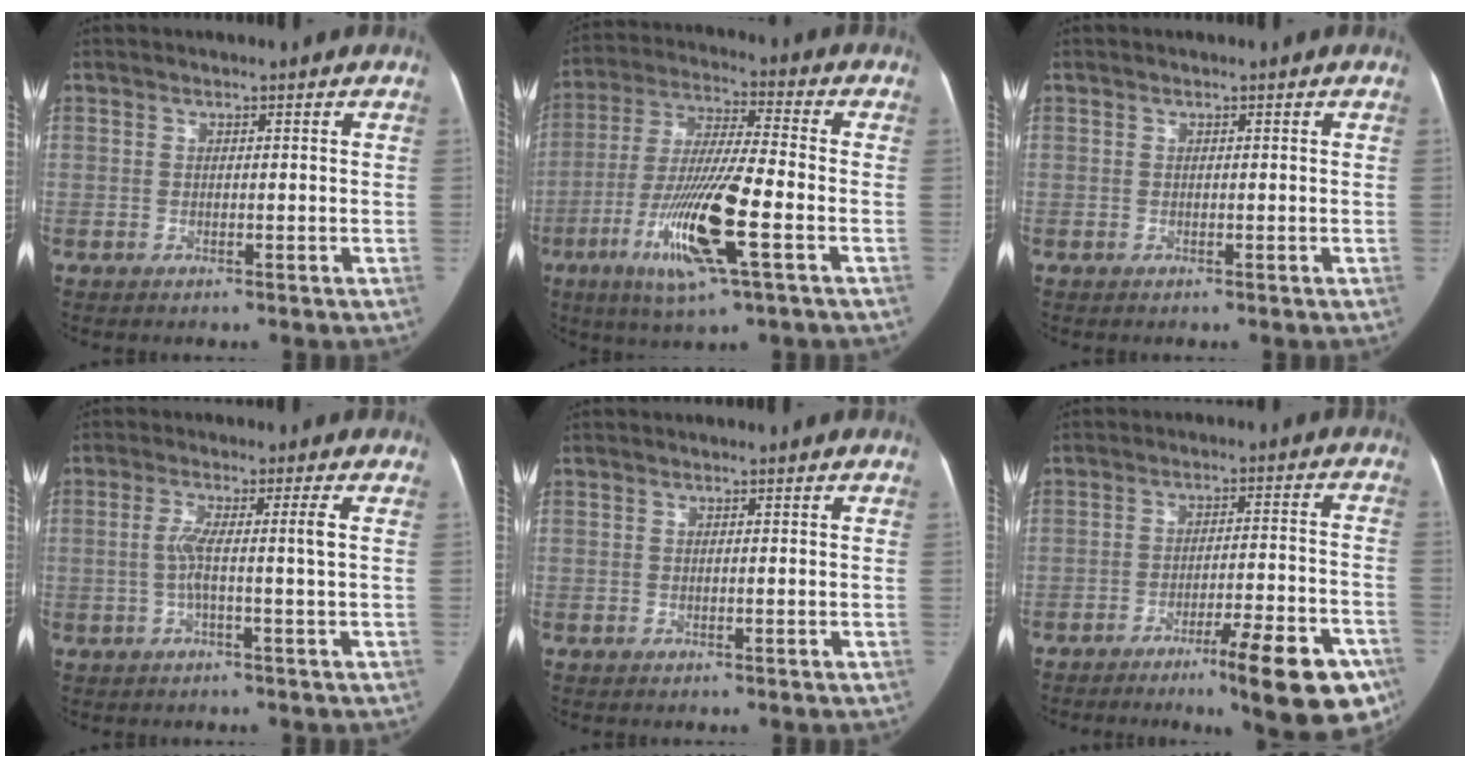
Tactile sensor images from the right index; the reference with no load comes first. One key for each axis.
{"total": 15.0, "fx": -5.2, "fy": 1.0, "fz": 14.0, "tx": -0.281, "ty": -0.019, "tz": -0.098}
{"total": 0.0}
{"total": 4.4, "fx": -0.2, "fy": -0.8, "fz": 4.4, "tx": -0.084, "ty": 0.009, "tz": -0.004}
{"total": 0.0}
{"total": 15.7, "fx": -10.2, "fy": 2.1, "fz": 11.7, "tx": -0.098, "ty": 0.020, "tz": -0.146}